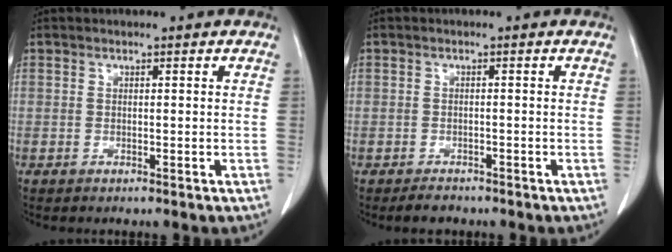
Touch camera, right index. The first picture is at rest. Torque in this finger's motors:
{"motor_torque": [-1.48, 0.32, -0.45, -0.16]}